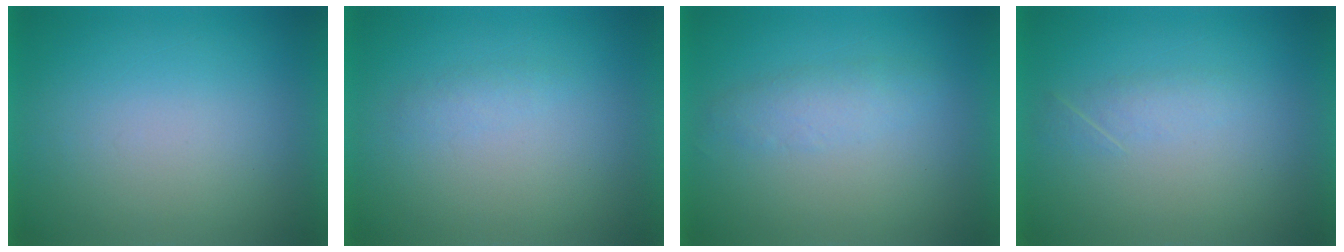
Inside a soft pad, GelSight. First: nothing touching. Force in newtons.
{"total": 1.1}
{"total": 2.5}
{"total": 1.7}